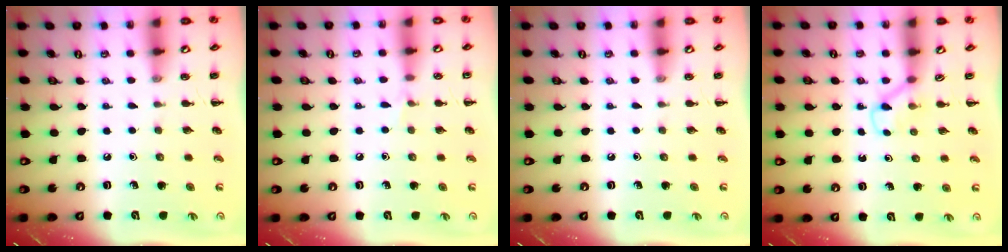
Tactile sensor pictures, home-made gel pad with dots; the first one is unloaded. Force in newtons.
{"total": 3.9, "press": 3.7, "slide": 1.3}
{"total": 0.0}
{"total": 3.1, "press": 2.9, "slide": 1.1}